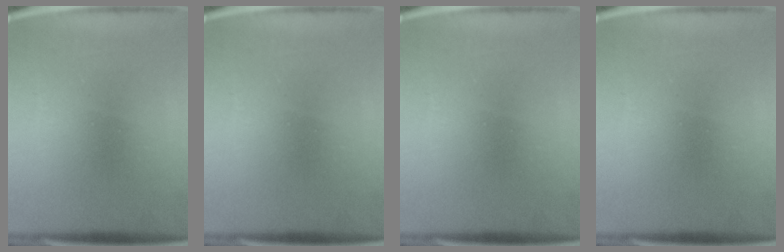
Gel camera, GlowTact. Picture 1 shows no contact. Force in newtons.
{"total": 0.0}
{"total": 0.0}
{"total": 0.0}